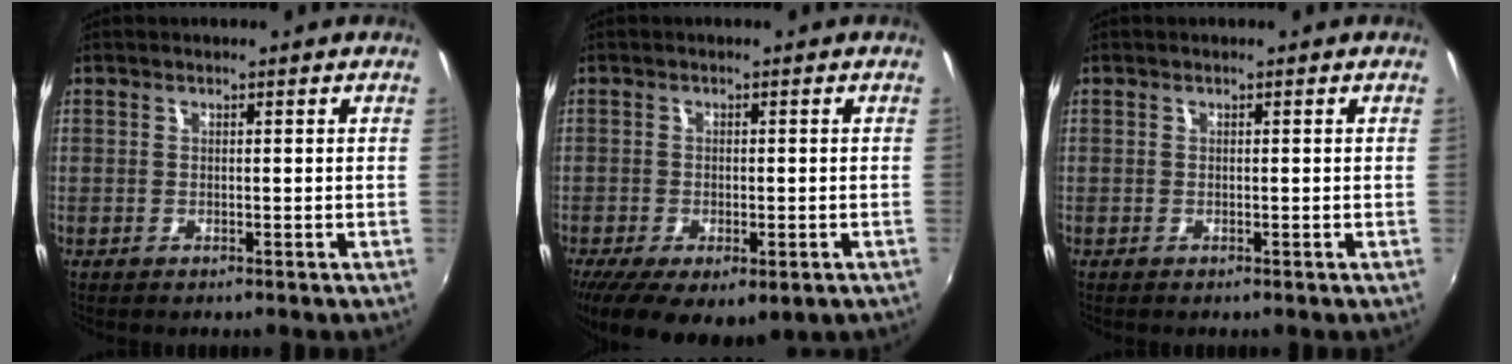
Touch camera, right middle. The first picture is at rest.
{"total": 12.9, "force": [-6.8, 6.2, 9.1], "torque": [-0.183, -0.050, -0.096]}
{"total": 0.0}